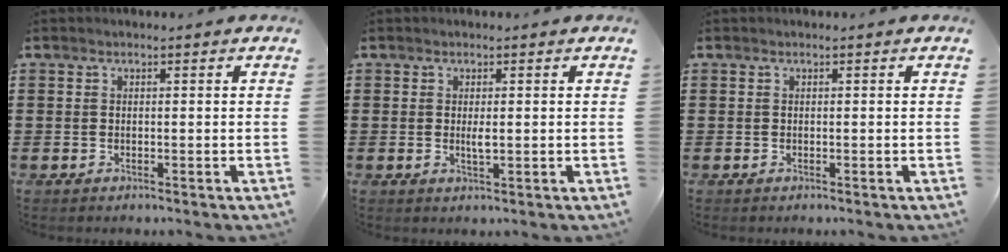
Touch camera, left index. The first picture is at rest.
{"total": 2.0, "force": [0.1, 0.4, 1.9], "torque": [-0.036, -0.003, 0.002]}
{"total": 0.0}